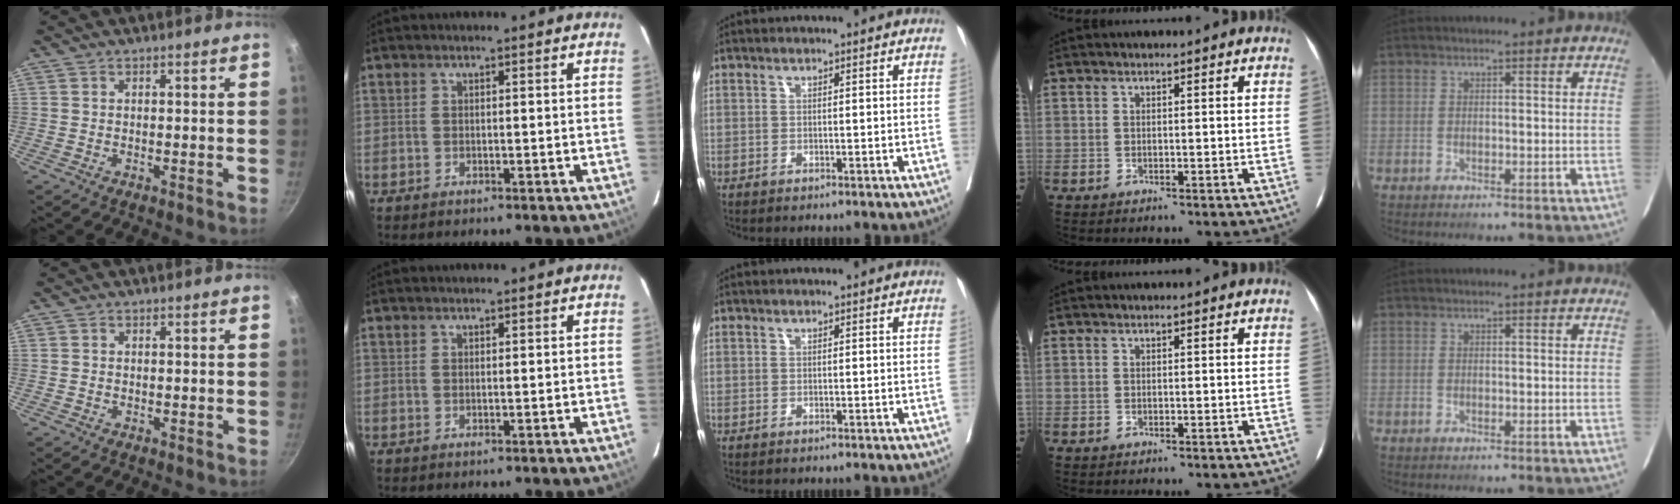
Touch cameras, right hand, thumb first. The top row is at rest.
{"thumb": {"total": 0.6, "force": [-0.3, 0.5, 0.0], "torque": [-0.002, 0.004, -0.010]}}